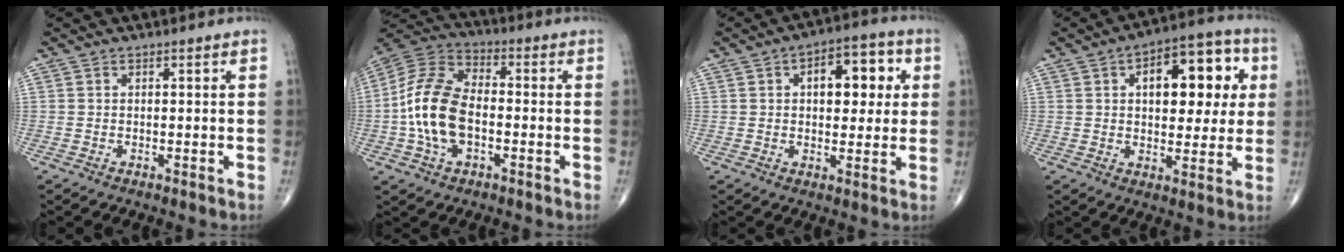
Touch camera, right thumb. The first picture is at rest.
{"total": 14.7, "force": [-2.3, 8.6, 11.8], "torque": [-0.240, 0.031, -0.049]}
{"total": 11.2, "force": [2.7, 6.2, 8.9], "torque": [-0.081, 0.010, 0.033]}
{"total": 16.1, "force": [3.9, 8.6, 13.0], "torque": [-0.133, 0.013, 0.052]}